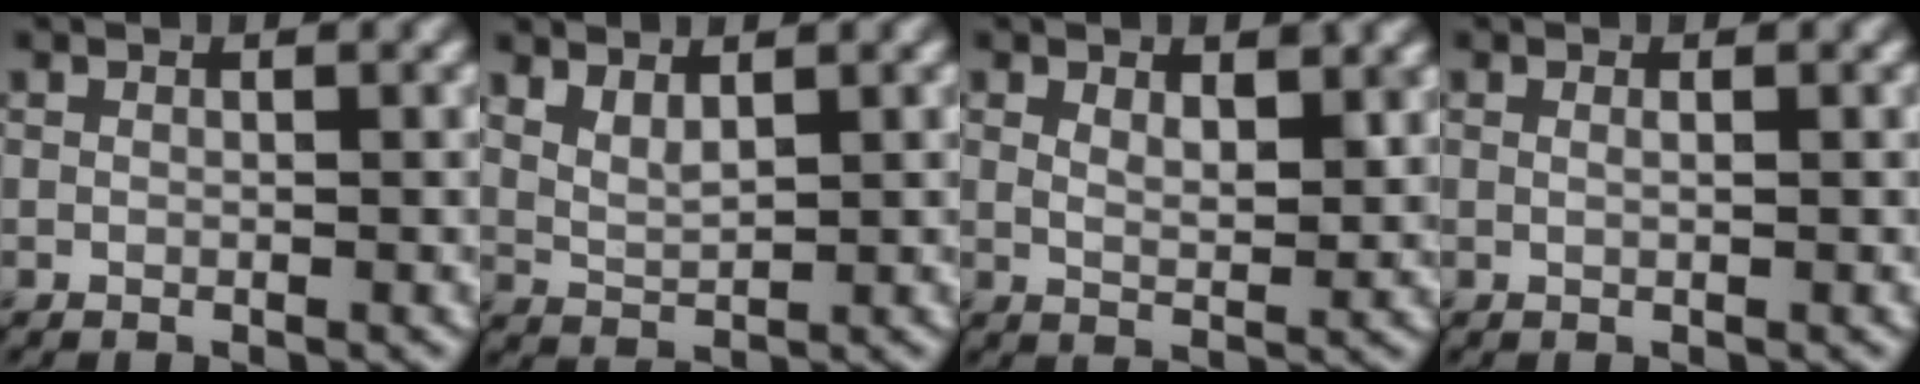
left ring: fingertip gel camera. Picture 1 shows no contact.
{"total": 2.4, "force": [1.7, 0.8, 1.4], "torque": [-0.030, -0.003, 0.041]}
{"total": 2.7, "force": [1.4, 1.2, 1.9], "torque": [-0.034, -0.006, 0.028]}
{"total": 0.6, "force": [0.2, 0.2, 0.5], "torque": [-0.010, 0.000, -0.001]}